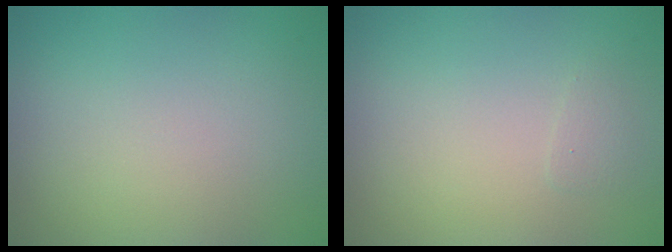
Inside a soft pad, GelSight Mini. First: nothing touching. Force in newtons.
{"total": 0.5, "press": 0.5, "slide": 0.0}